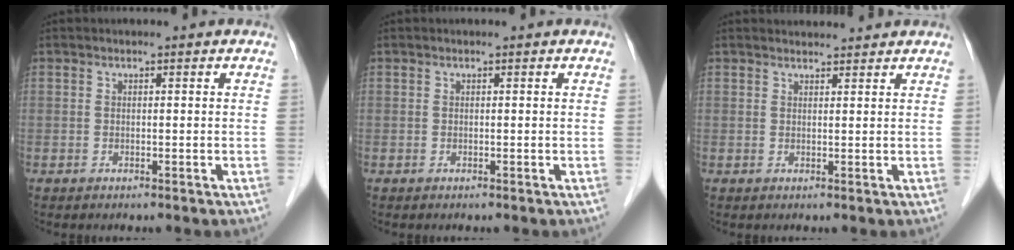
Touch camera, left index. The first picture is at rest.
{"total": 0.0}
{"total": 3.2, "force": [3.1, 0.3, 0.3], "torque": [-0.011, 0.018, 0.045]}